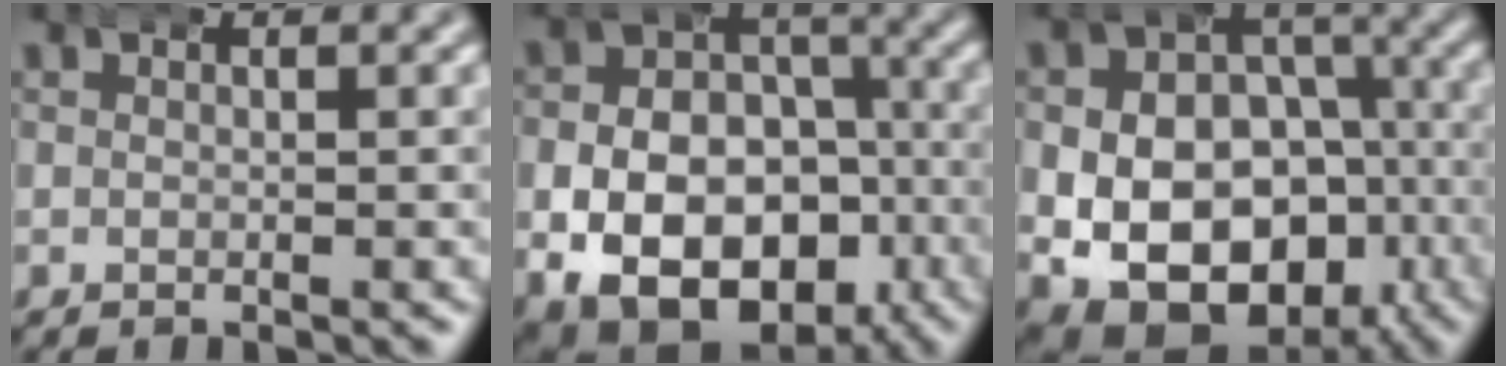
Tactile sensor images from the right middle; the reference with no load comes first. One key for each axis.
{"total": 16.5, "fx": -5.8, "fy": 12.8, "fz": 8.8, "tx": -0.168, "ty": -0.059, "tz": -0.074}
{"total": 15.9, "fx": -4.3, "fy": 12.8, "fz": 8.4, "tx": -0.166, "ty": -0.067, "tz": -0.049}